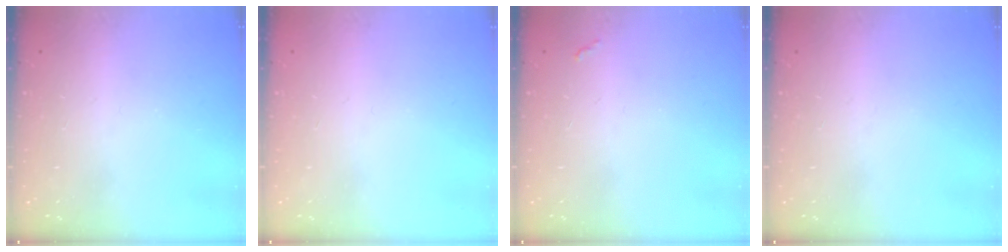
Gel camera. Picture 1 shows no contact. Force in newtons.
{"total": 0.0}
{"total": 2.8, "press": 2.8, "slide": 0.4}
{"total": 0.0}